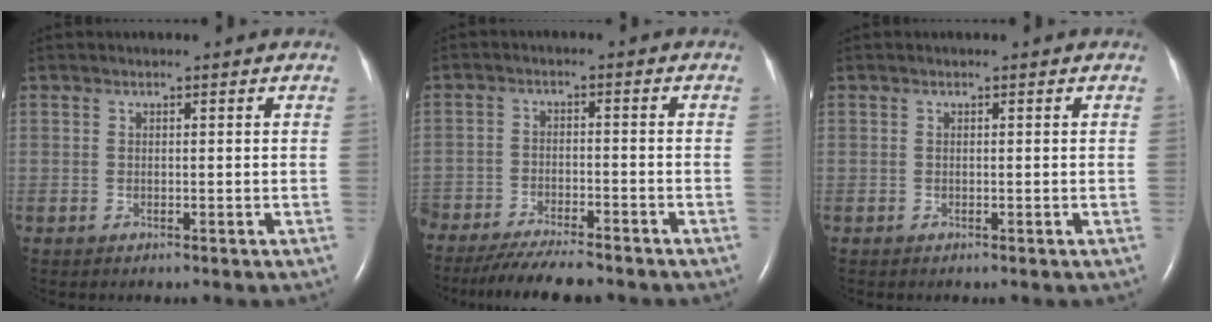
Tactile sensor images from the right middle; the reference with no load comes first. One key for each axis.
{"total": 10.6, "fx": -9.4, "fy": 1.6, "fz": 4.8, "tx": -0.068, "ty": -0.020, "tz": -0.146}
{"total": 0.0}